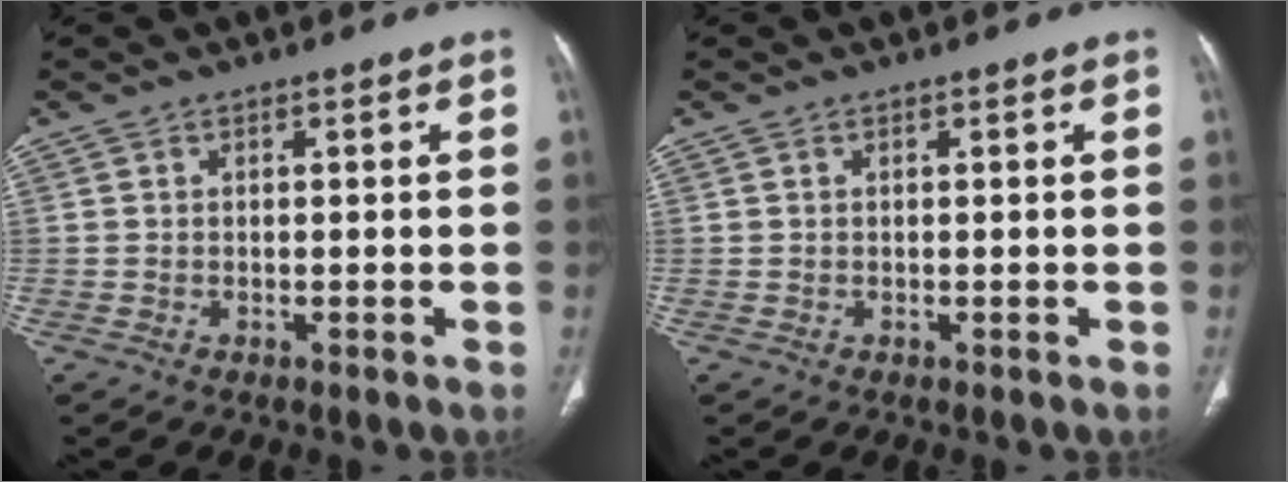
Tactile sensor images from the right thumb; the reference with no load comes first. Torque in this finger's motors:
{"motor_torque": [0.00, 0.00, 0.05, -0.05, 0.00]}